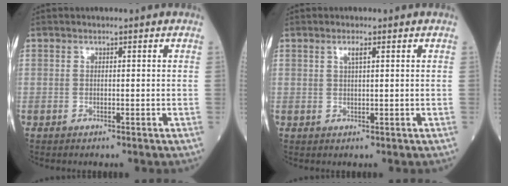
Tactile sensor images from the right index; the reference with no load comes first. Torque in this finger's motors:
{"motor_torque": [0.07, 0.07, 0.00, 0.04]}